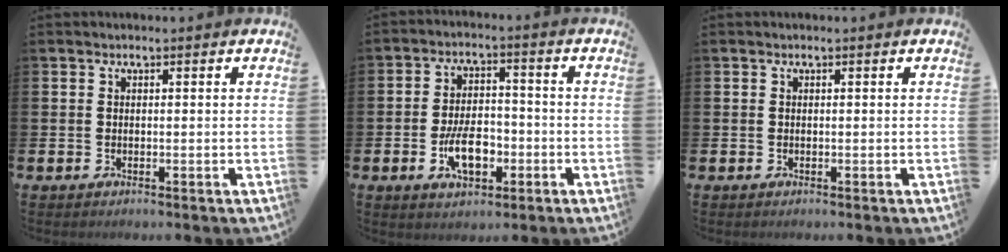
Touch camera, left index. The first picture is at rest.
{"total": 6.5, "force": [-2.0, 3.7, 4.9], "torque": [-0.077, 0.005, -0.039]}
{"total": 0.0}